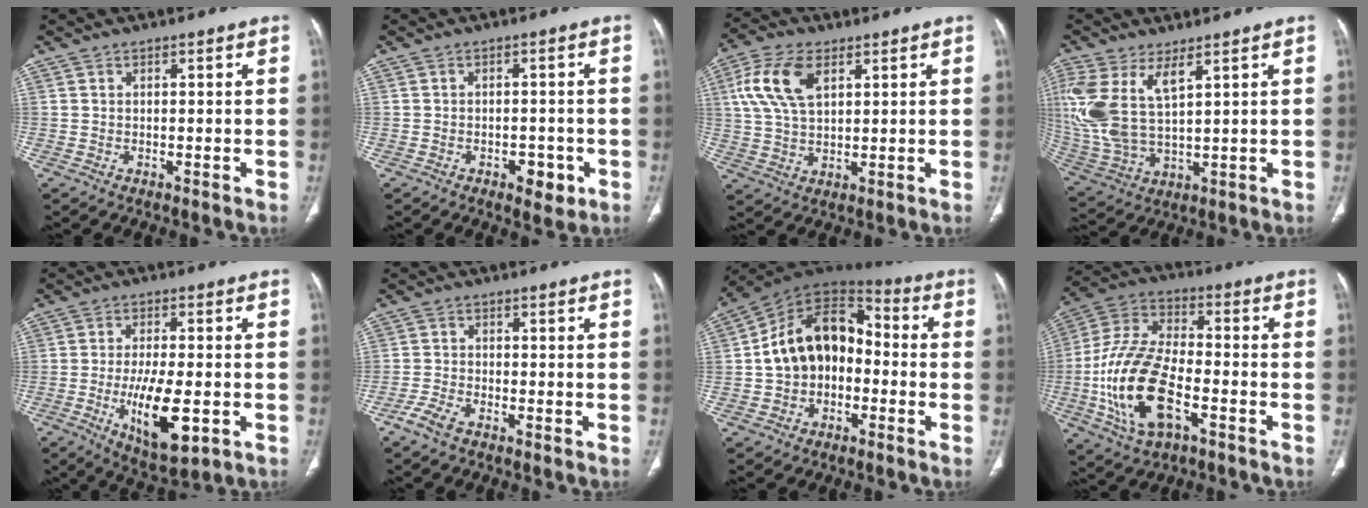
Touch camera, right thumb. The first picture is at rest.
{"total": 4.5, "force": [-2.0, 2.6, 3.1], "torque": [-0.027, 0.008, -0.020]}
{"total": 11.1, "force": [4.0, 6.1, 8.4], "torque": [-0.177, 0.003, 0.079]}
{"total": 14.8, "force": [5.5, 6.6, 12.0], "torque": [-0.282, -0.015, 0.125]}
{"total": 13.0, "force": [-3.6, 5.1, 11.4], "torque": [-0.186, -0.007, -0.050]}
{"total": 3.6, "force": [-2.6, 1.3, 2.2], "torque": [-0.058, 0.008, -0.054]}
{"total": 15.6, "force": [-1.6, 11.1, 10.8], "torque": [-0.154, 0.051, -0.039]}
{"total": 19.3, "force": [-6.0, 9.7, 15.6], "torque": [-0.319, 0.024, -0.109]}